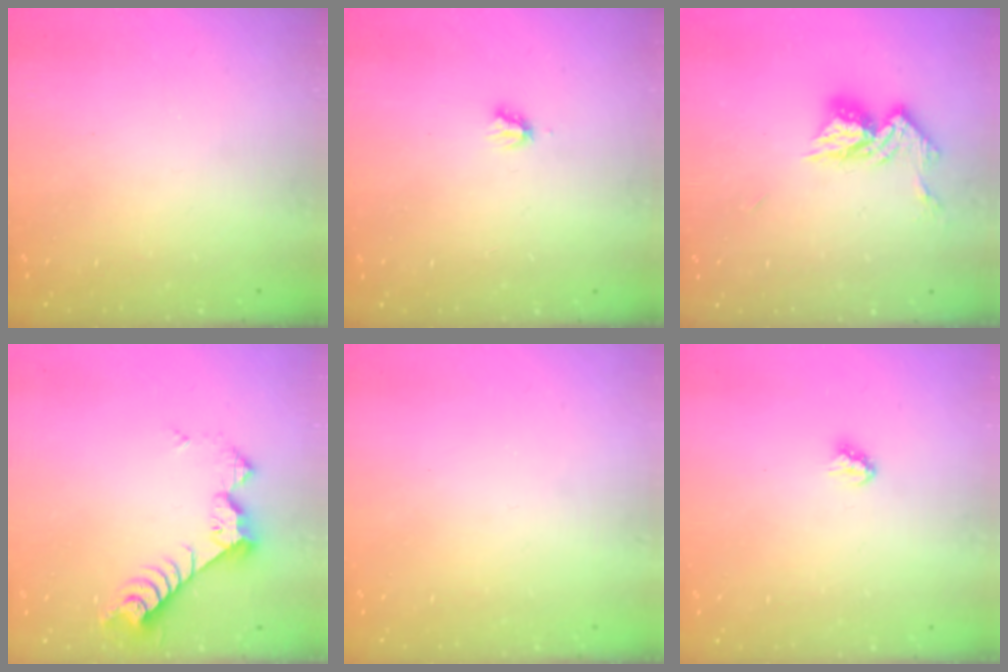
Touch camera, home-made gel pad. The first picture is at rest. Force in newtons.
{"total": 2.7, "press": 2.7, "slide": 0.2}
{"total": 11.5, "press": 11.4, "slide": 1.0}
{"total": 8.6, "press": 8.5, "slide": 0.8}
{"total": 0.5, "press": 0.5, "slide": 0.1}
{"total": 2.9, "press": 2.9, "slide": 0.2}